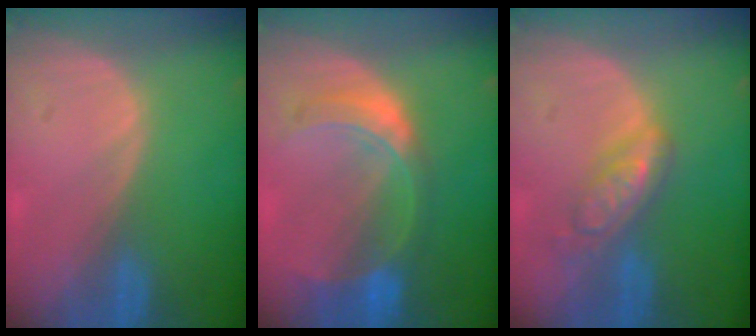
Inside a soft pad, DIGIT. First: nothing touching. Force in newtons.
{"total": 7.6, "press": 6.6, "slide": 3.8}
{"total": 5.7, "press": 5.0, "slide": 2.8}